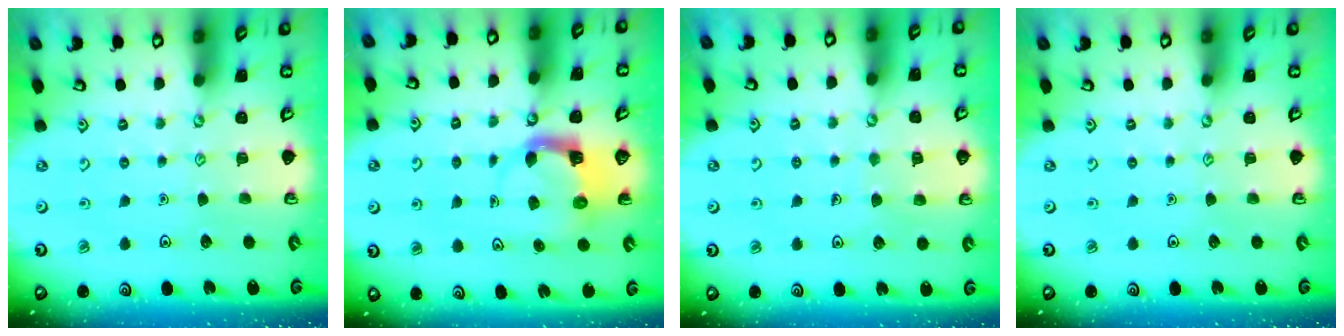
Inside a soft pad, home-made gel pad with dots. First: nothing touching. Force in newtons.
{"total": 4.0, "press": 4.0, "slide": 0.2}
{"total": 4.5, "press": 4.5, "slide": 0.3}
{"total": 0.0}